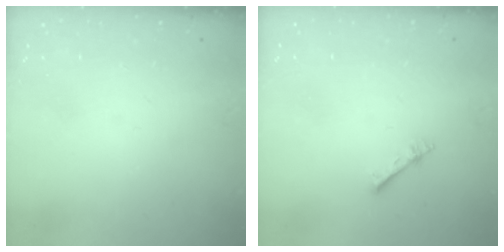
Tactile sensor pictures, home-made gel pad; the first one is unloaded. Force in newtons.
{"total": 4.0, "press": 3.9, "slide": 0.5}